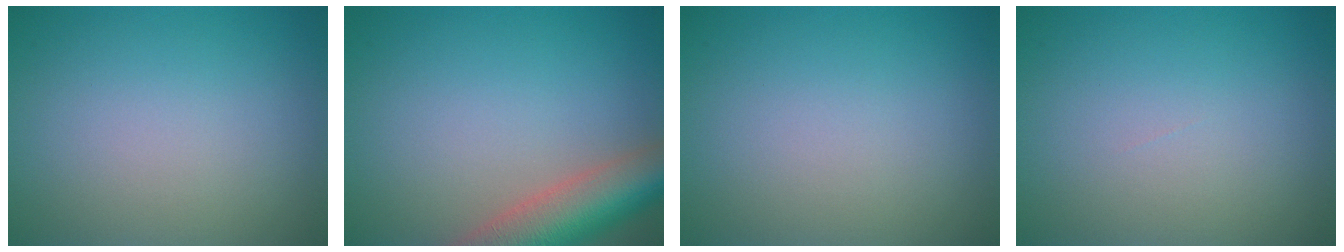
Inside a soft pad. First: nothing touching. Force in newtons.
{"total": 7.4, "press": 7.4, "slide": 0.7}
{"total": 0.0}
{"total": 0.0}